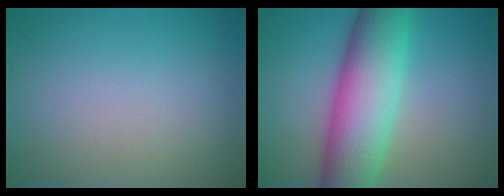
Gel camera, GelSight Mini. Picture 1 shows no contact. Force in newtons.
{"total": 10.4, "press": 10.4, "slide": 0.3}